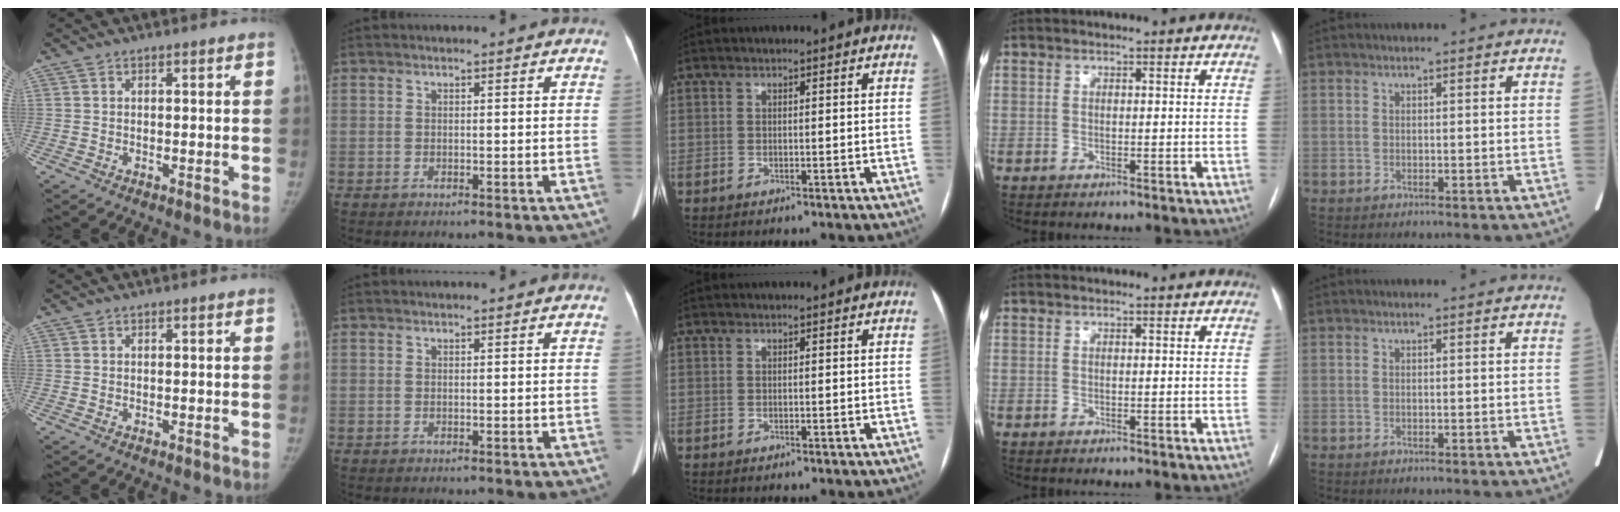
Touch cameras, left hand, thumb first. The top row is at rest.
{}